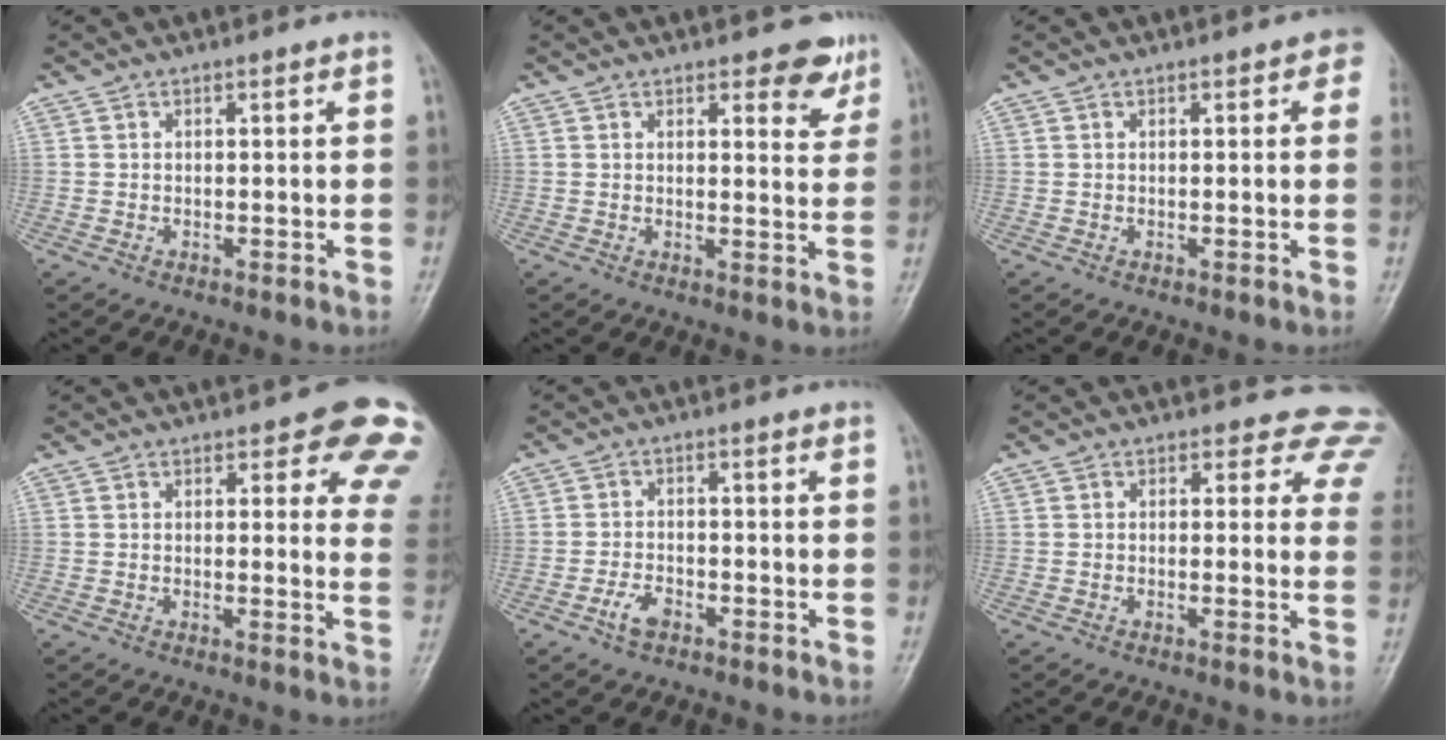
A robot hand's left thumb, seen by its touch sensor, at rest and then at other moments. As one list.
[{"total": 5.3, "force": [3.6, 2.4, 3.1], "torque": [-0.007, -0.020, 0.041]}, {"total": 2.7, "force": [0.9, 1.2, 2.2], "torque": [-0.007, 0.002, 0.002]}, {"total": 10.5, "force": [6.5, 4.1, 7.1], "torque": [-0.032, -0.029, 0.056]}, {"total": 3.4, "force": [-2.0, 1.7, 2.1], "torque": [-0.042, 0.015, -0.038]}, {"total": 7.1, "force": [5.1, 4.3, 2.5], "torque": [0.017, -0.014, 0.025]}]